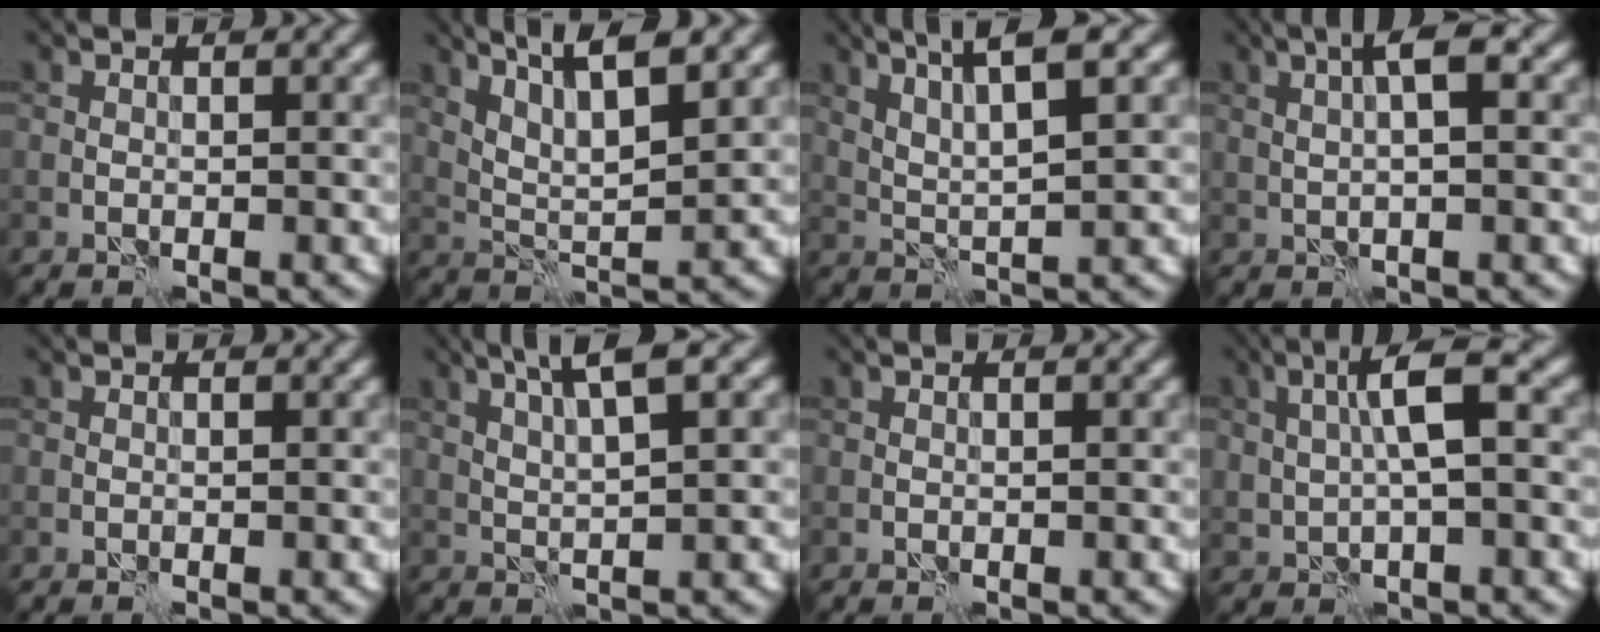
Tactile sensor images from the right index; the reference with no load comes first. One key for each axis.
{"total": 6.5, "fx": 4.1, "fy": 1.3, "fz": 4.9, "tx": -0.090, "ty": 0.005, "tz": 0.068}
{"total": 5.5, "fx": 3.0, "fy": 0.8, "fz": 4.5, "tx": -0.087, "ty": 0.007, "tz": 0.061}
{"total": 3.5, "fx": 1.0, "fy": 0.4, "fz": 3.3, "tx": -0.062, "ty": 0.008, "tz": 0.017}
{"total": 0.0}
{"total": 4.7, "fx": 2.5, "fy": 0.6, "fz": 4.0, "tx": -0.080, "ty": 0.009, "tz": 0.046}
{"total": 0.0}
{"total": 5.3, "fx": 1.0, "fy": 1.7, "fz": 4.9, "tx": -0.092, "ty": 0.014, "tz": 0.014}